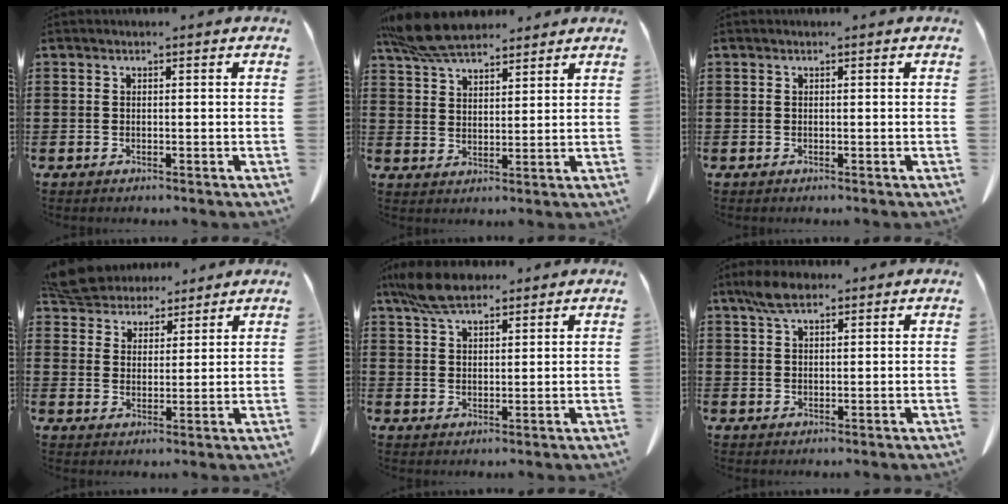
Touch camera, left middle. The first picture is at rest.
{"total": 8.1, "force": [6.9, 2.5, 3.4], "torque": [-0.090, -0.010, 0.133]}
{"total": 0.0}
{"total": 6.5, "force": [6.1, 2.1, 1.0], "torque": [-0.048, -0.020, 0.115]}
{"total": 6.9, "force": [5.3, 2.4, 3.6], "torque": [-0.087, -0.003, 0.103]}
{"total": 4.2, "force": [2.9, 1.6, 2.7], "torque": [-0.060, 0.005, 0.054]}